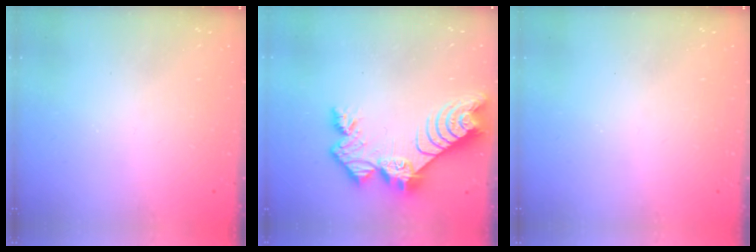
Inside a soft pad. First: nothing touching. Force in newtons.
{"total": 12.8, "press": 12.7, "slide": 1.1}
{"total": 0.0}